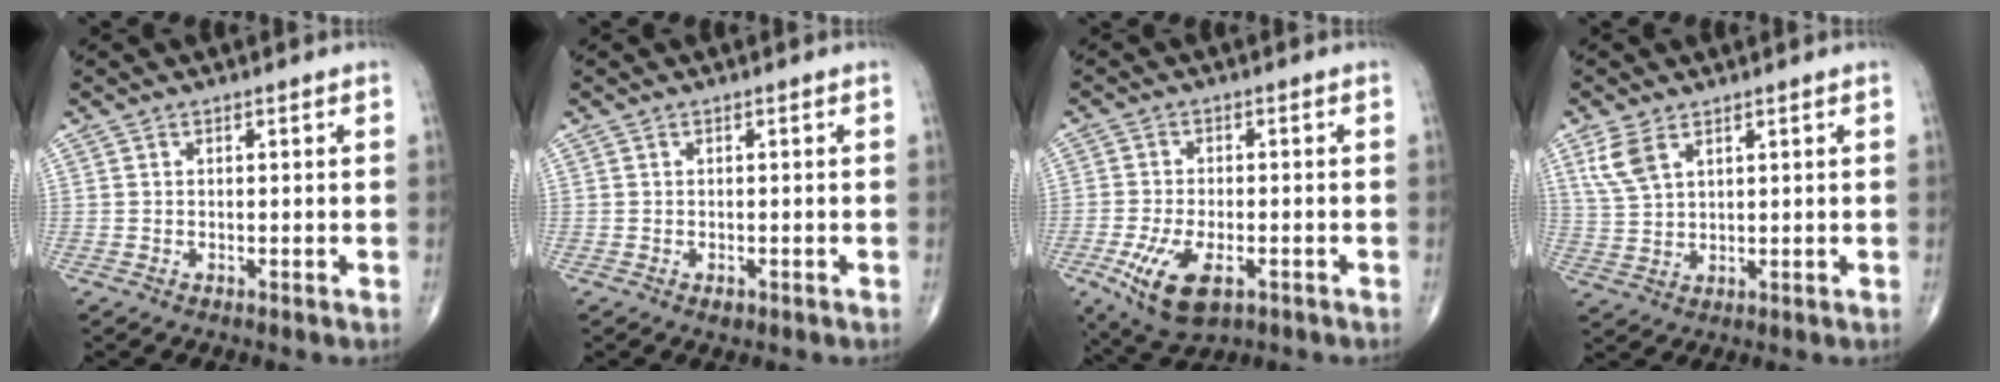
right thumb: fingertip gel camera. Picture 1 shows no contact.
{"total": 1.0, "force": [-0.5, 0.6, 0.6], "torque": [-0.007, -0.001, -0.005]}
{"total": 10.4, "force": [-4.2, 5.0, 8.1], "torque": [-0.157, -0.001, -0.065]}
{"total": 5.6, "force": [3.0, 2.8, 3.7], "torque": [-0.080, -0.006, 0.072]}